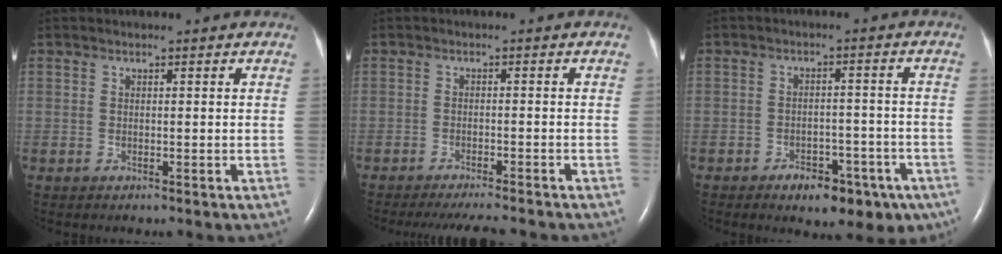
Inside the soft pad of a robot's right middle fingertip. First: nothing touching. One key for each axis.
{"total": 9.2, "fx": -8.3, "fy": 0.5, "fz": 4.0, "tx": -0.047, "ty": -0.024, "tz": -0.112}
{"total": 9.2, "fx": -6.0, "fy": 4.7, "fz": 5.2, "tx": -0.052, "ty": 0.016, "tz": -0.079}